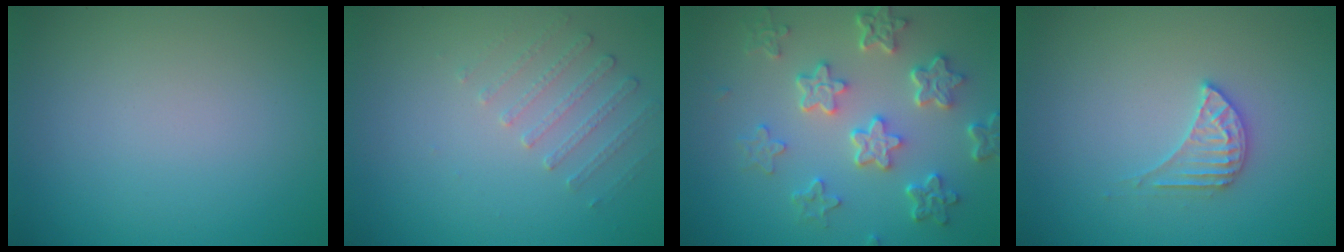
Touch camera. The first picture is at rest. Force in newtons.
{"total": 1.5, "press": 1.0, "slide": 1.1}
{"total": 6.0, "press": 4.5, "slide": 4.0}
{"total": 2.3, "press": 2.3, "slide": 0.3}